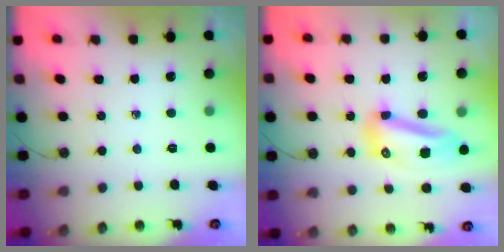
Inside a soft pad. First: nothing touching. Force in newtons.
{"total": 12.0, "press": 11.9, "slide": 1.5}